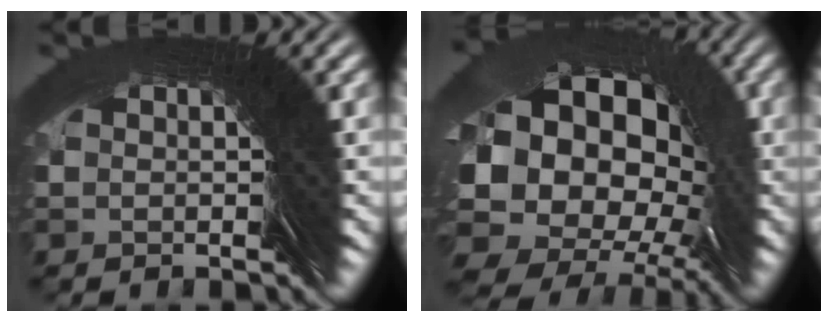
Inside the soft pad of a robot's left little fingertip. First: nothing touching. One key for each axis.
{"total": 12.8, "fx": 0.4, "fy": 11.5, "fz": 5.6, "tx": -0.136, "ty": -0.009, "tz": -0.005}